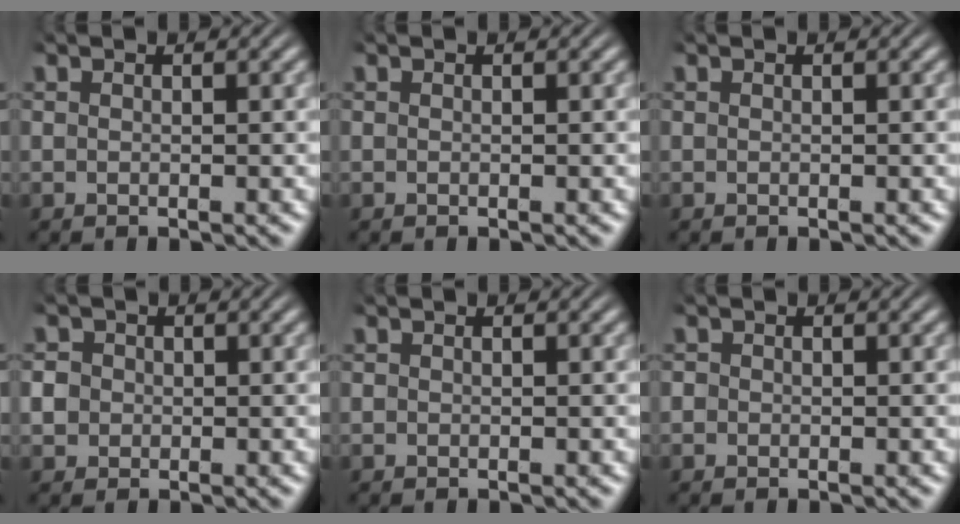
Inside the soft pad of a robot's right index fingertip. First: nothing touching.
{"total": 0.0}
{"total": 0.0}
{"total": 2.9, "force": [-0.2, 2.7, 0.9], "torque": [-0.031, -0.008, -0.003]}
{"total": 0.0}
{"total": 1.1, "force": [-0.2, 1.1, 0.2], "torque": [-0.007, -0.003, -0.006]}